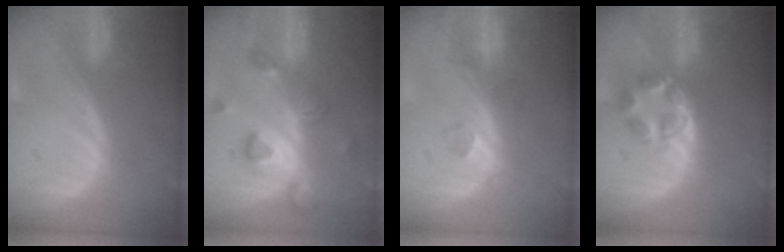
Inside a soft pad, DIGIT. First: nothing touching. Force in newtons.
{"total": 7.8, "press": 6.9, "slide": 3.6}
{"total": 3.3, "press": 2.8, "slide": 1.7}
{"total": 5.5, "press": 5.2, "slide": 1.7}